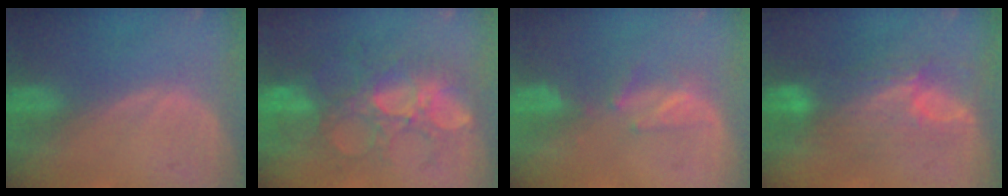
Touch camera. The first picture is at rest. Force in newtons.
{"total": 9.9, "press": 9.4, "slide": 2.9}
{"total": 3.0, "press": 2.9, "slide": 0.8}
{"total": 7.6, "press": 7.4, "slide": 1.5}